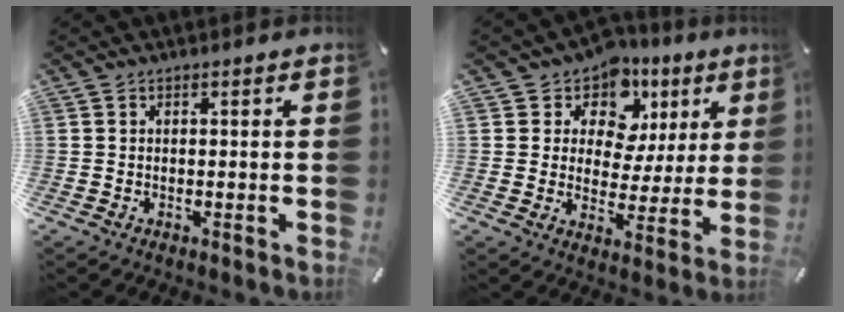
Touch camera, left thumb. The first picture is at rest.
{"total": 9.9, "force": [5.4, 7.5, 3.4], "torque": [-0.064, -0.041, 0.098]}